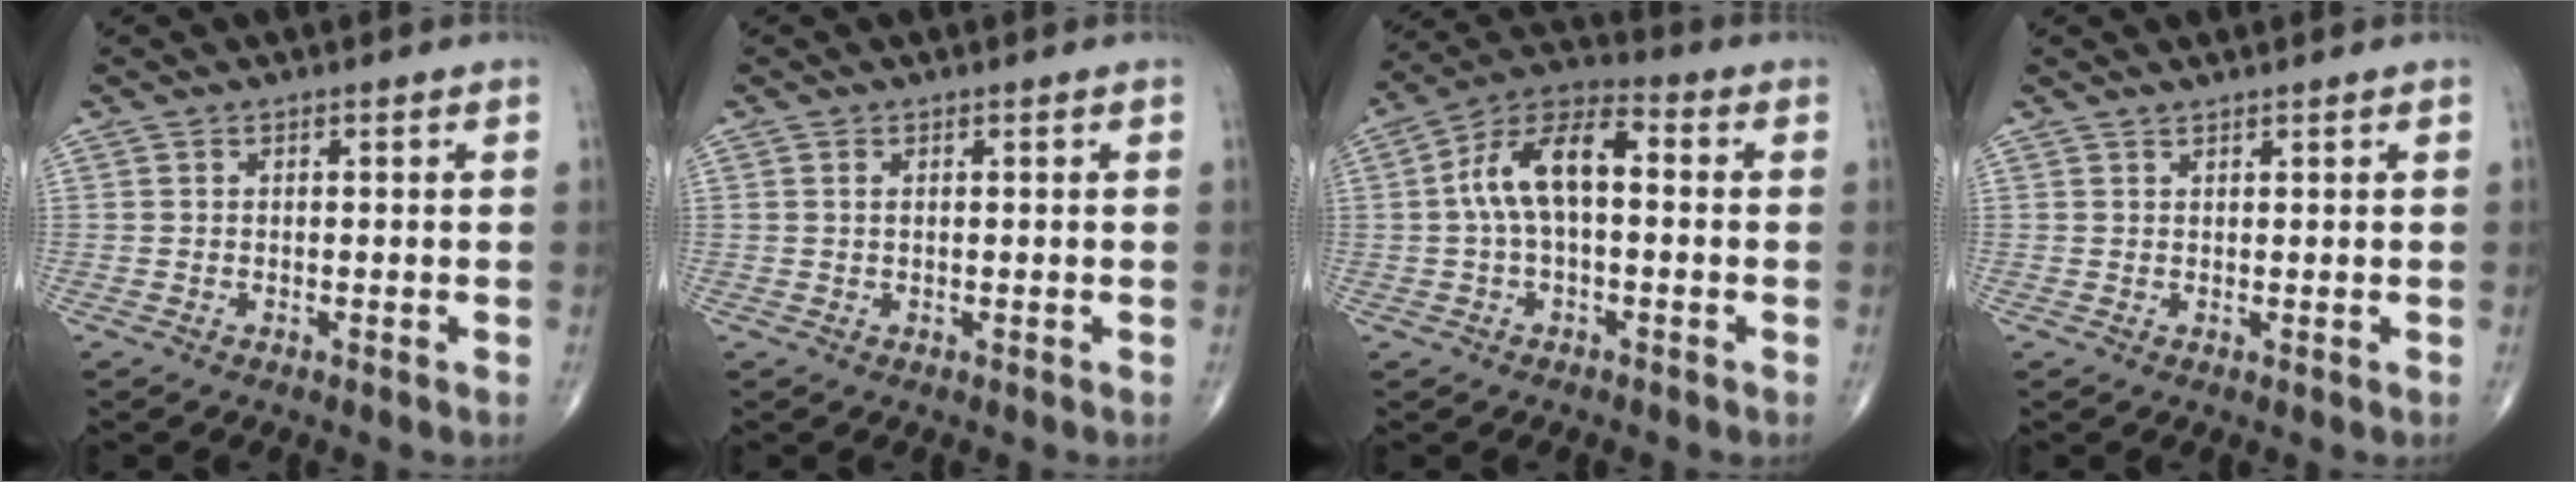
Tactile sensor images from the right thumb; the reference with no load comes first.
{"total": 0.6, "force": [0.2, 0.2, 0.5], "torque": [-0.013, 0.004, 0.004]}
{"total": 11.8, "force": [0.7, 5.9, 10.2], "torque": [-0.190, 0.043, 0.001]}
{"total": 0.7, "force": [0.7, 0.1, 0.1], "torque": [-0.001, -0.006, 0.012]}